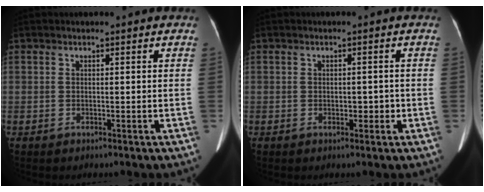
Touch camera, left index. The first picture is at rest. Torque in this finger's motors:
{"motor_torque": [-0.15, -0.26, -0.01, 0.00]}